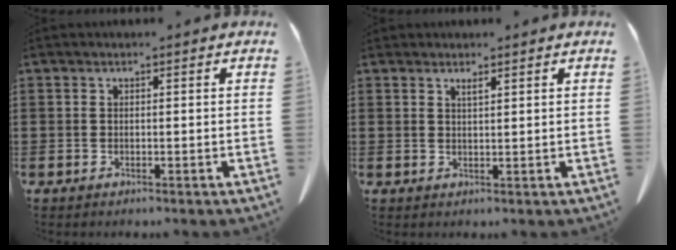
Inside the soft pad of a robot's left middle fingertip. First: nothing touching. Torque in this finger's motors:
{"motor_torque": [-0.05, 0.06, 0.00, 0.00]}